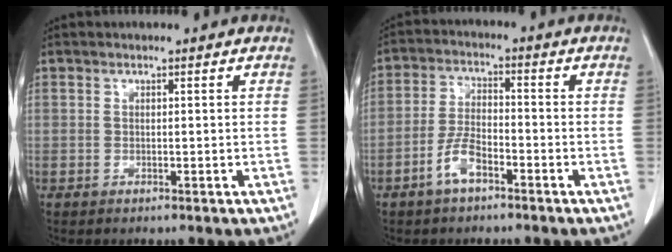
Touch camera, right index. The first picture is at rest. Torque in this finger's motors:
{"motor_torque": [0.47, -0.26, 0.03, 0.02]}